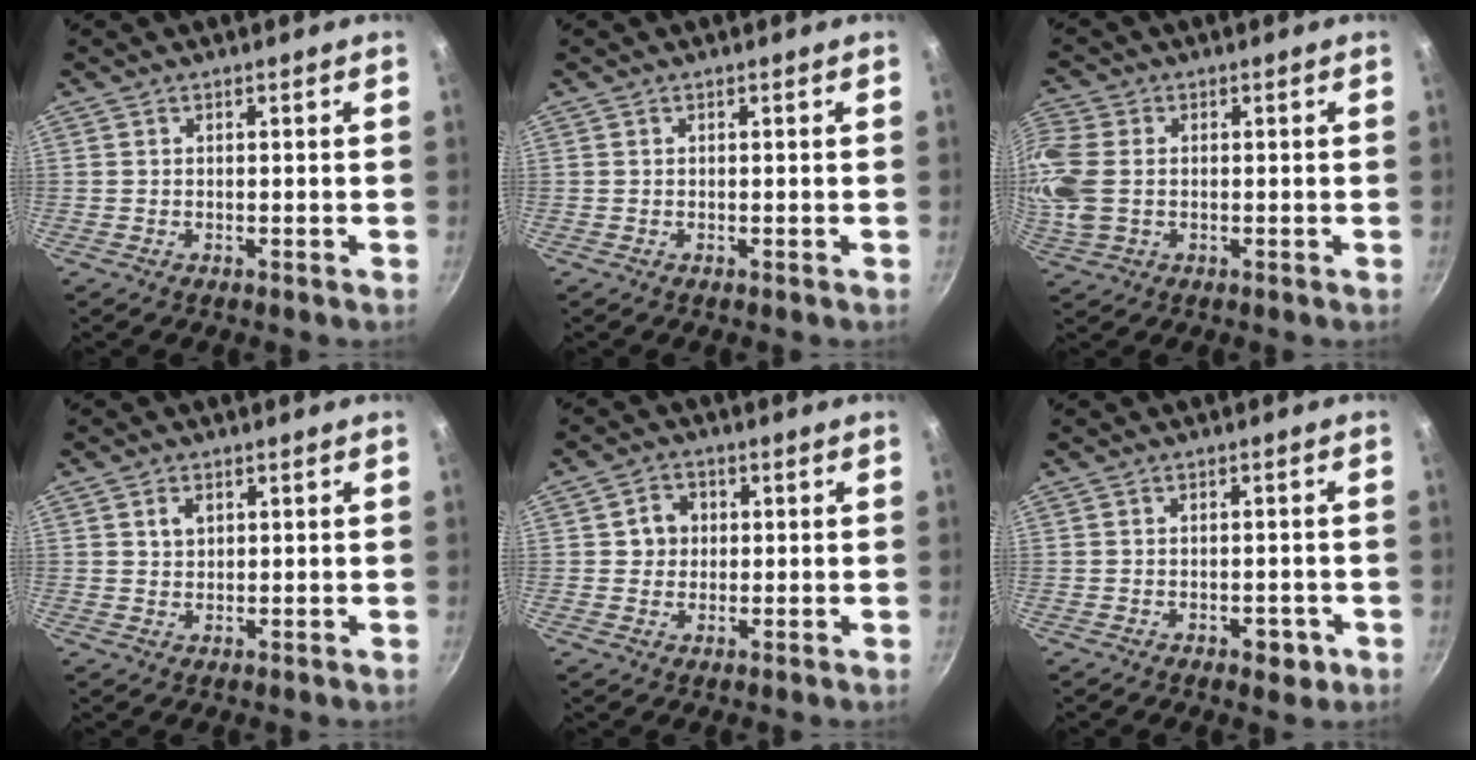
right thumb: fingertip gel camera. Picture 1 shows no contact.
{"total": 0.0}
{"total": 10.6, "force": [0.1, 7.4, 7.5], "torque": [-0.211, 0.008, 0.006]}
{"total": 2.4, "force": [1.0, 1.7, 1.4], "torque": [-0.016, -0.006, 0.019]}
{"total": 4.4, "force": [0.6, 4.0, 1.8], "torque": [-0.006, 0.004, 0.006]}
{"total": 3.3, "force": [-1.6, 1.8, 2.2], "torque": [-0.015, 0.009, -0.017]}